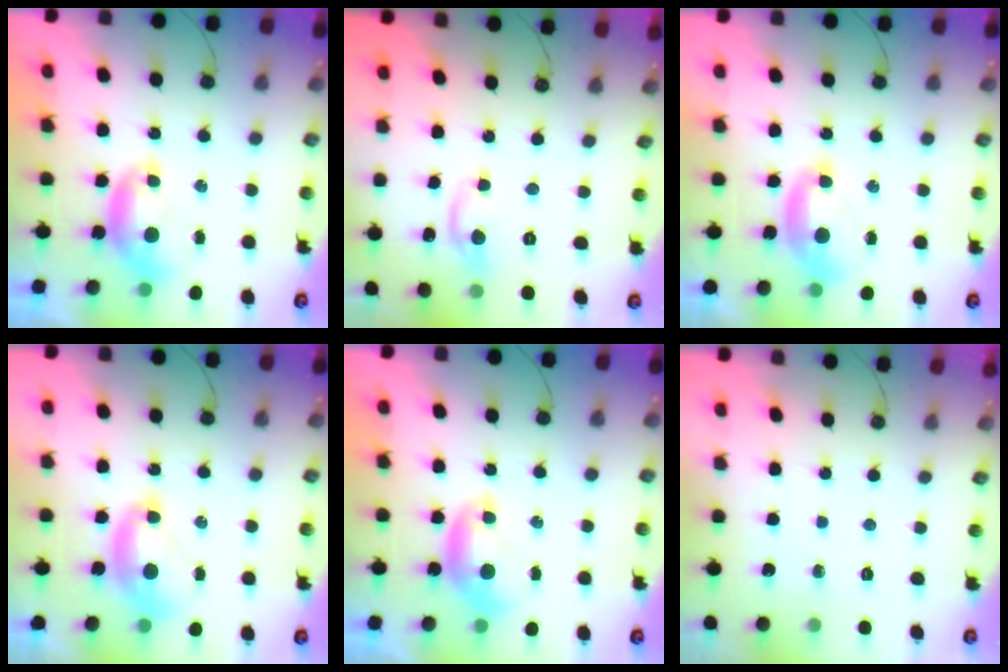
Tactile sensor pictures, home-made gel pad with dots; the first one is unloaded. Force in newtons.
{"total": 2.6, "press": 2.6, "slide": 0.2}
{"total": 1.5, "press": 1.4, "slide": 0.6}
{"total": 2.0, "press": 1.9, "slide": 0.4}
{"total": 0.0}
{"total": 0.0}